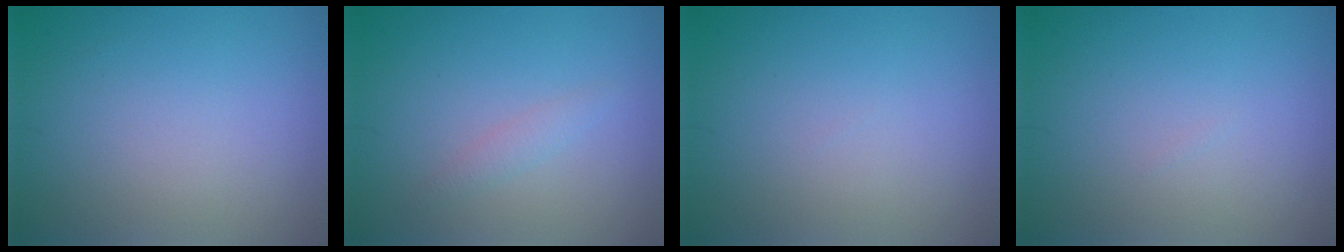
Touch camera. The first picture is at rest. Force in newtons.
{"total": 1.1, "press": 1.1, "slide": 0.0}
{"total": 0.0}
{"total": 0.0}